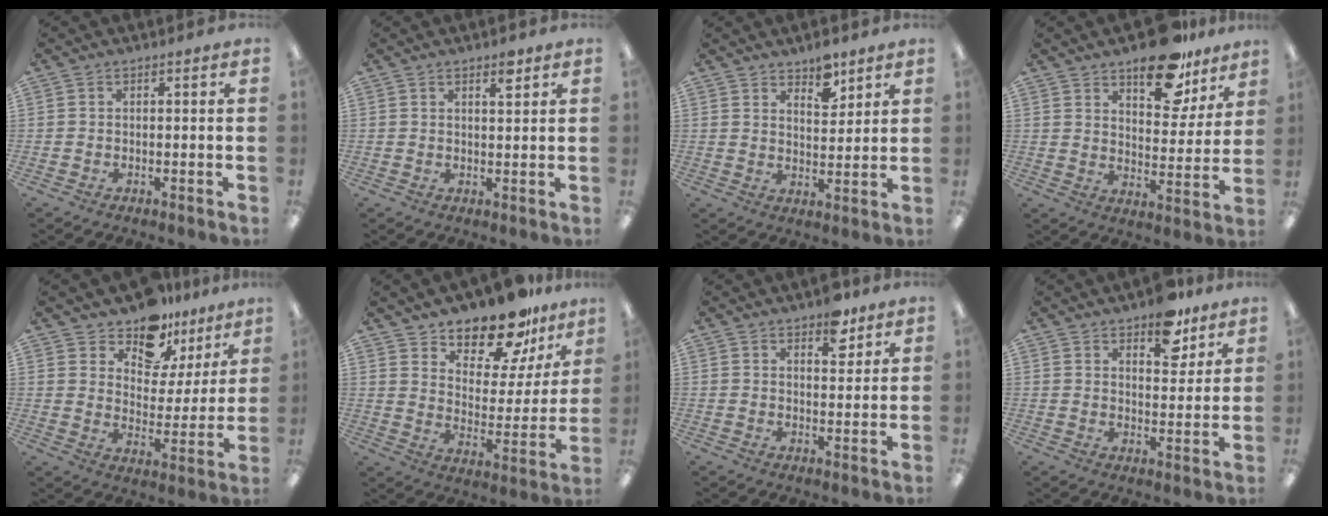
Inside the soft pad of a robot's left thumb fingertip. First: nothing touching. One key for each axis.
{"total": 3.1, "fx": 2.3, "fy": 0.8, "fz": 2.0, "tx": -0.029, "ty": -0.006, "tz": 0.037}
{"total": 5.7, "fx": 4.9, "fy": 2.4, "fz": 1.9, "tx": -0.009, "ty": -0.034, "tz": 0.084}
{"total": 15.0, "fx": 10.9, "fy": 6.8, "fz": 7.7, "tx": -0.089, "ty": -0.066, "tz": 0.186}
{"total": 11.9, "fx": 10.2, "fy": 5.7, "fz": 2.1, "tx": -0.039, "ty": -0.086, "tz": 0.191}
{"total": 15.1, "fx": 13.3, "fy": 5.3, "fz": 4.8, "tx": -0.079, "ty": -0.108, "tz": 0.233}
{"total": 6.9, "fx": 4.8, "fy": 3.3, "fz": 3.5, "tx": -0.024, "ty": -0.028, "tz": 0.078}
{"total": 9.5, "fx": 7.0, "fy": 4.6, "fz": 4.5, "tx": -0.036, "ty": -0.042, "tz": 0.118}